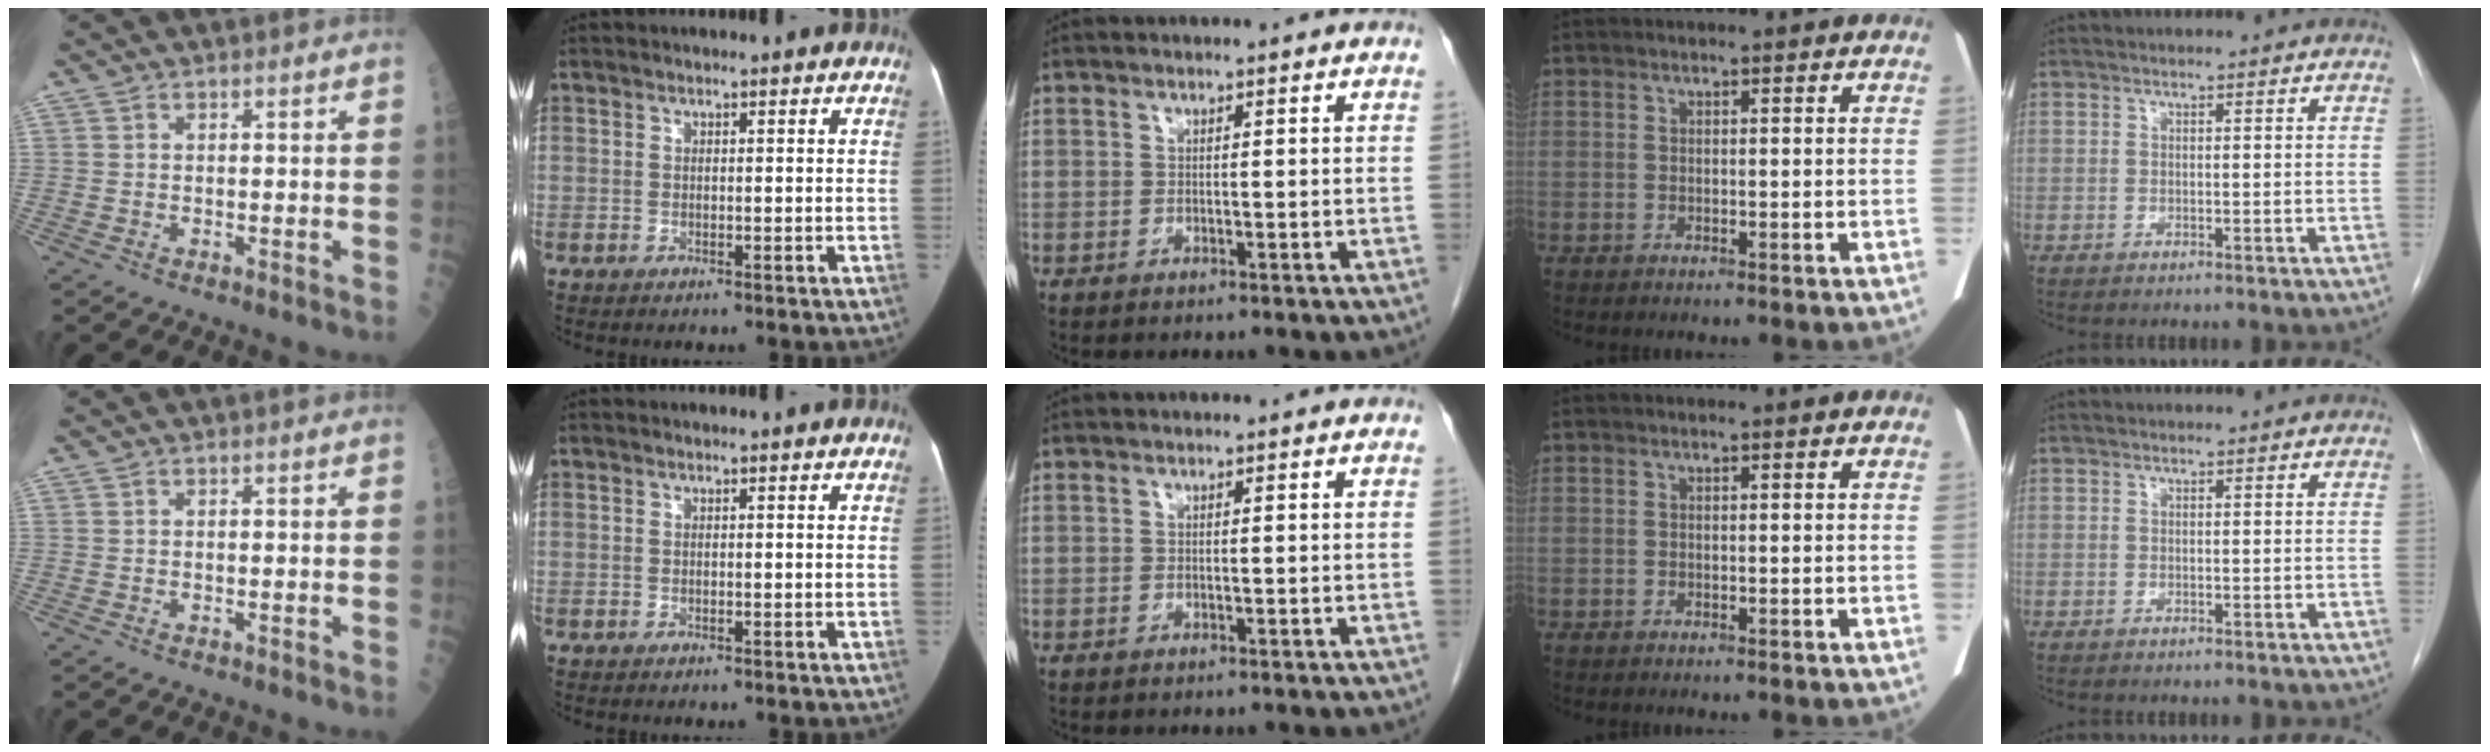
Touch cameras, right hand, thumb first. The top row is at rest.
{}